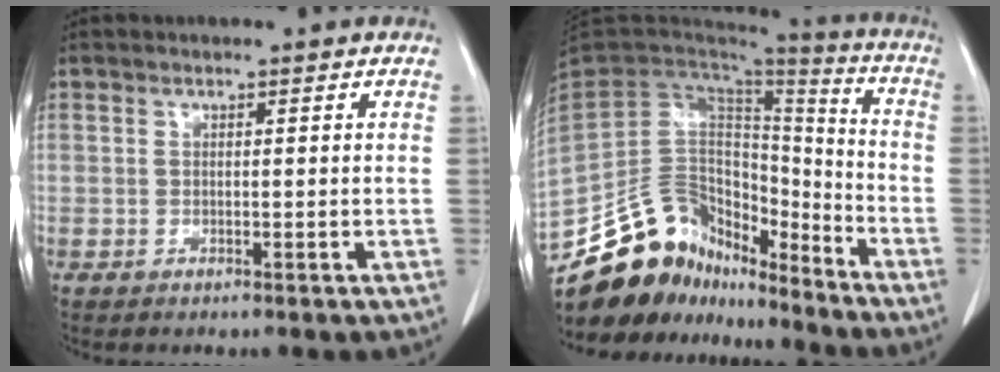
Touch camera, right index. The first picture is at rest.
{"total": 18.1, "force": [-15.1, 8.6, 4.8], "torque": [-0.079, 0.064, -0.252]}